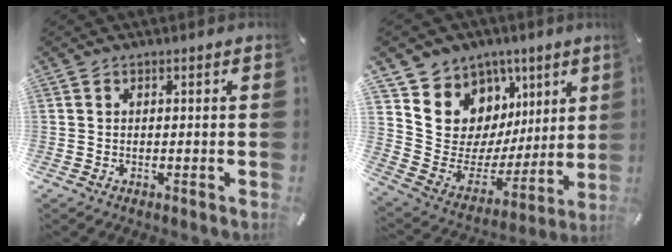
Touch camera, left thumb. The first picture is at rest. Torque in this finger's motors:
{"motor_torque": [2.81, 2.00, 1.39, -1.38, 0.10]}